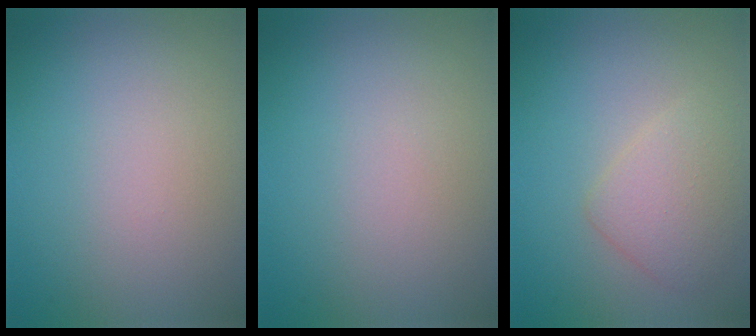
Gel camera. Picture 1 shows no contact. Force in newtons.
{"total": 0.0}
{"total": 2.9, "press": 2.9, "slide": 0.2}